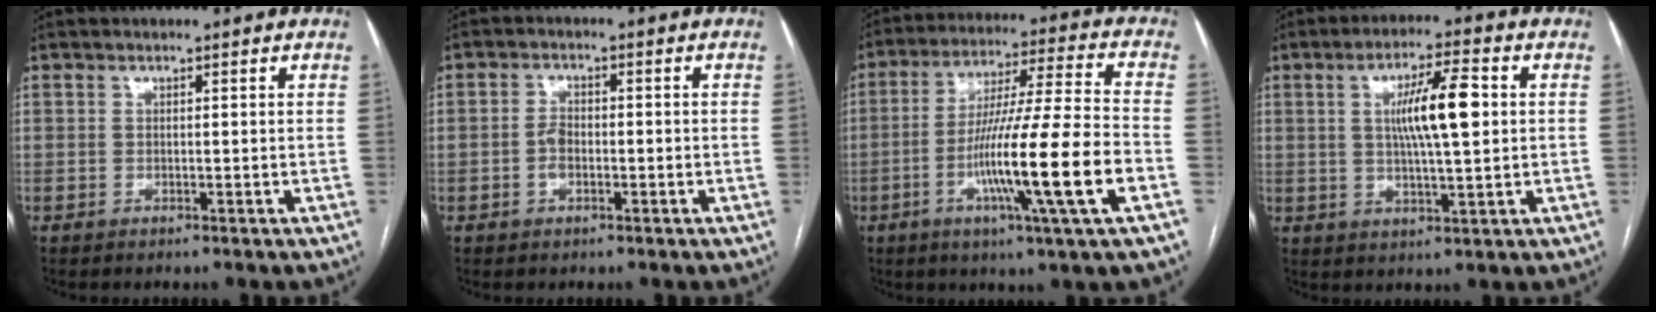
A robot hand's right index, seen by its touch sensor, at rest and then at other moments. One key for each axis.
{"total": 2.6, "fx": -0.8, "fy": 1.5, "fz": 2.0, "tx": -0.039, "ty": 0.008, "tz": -0.014}
{"total": 17.4, "fx": -5.3, "fy": -1.1, "fz": 16.6, "tx": -0.299, "ty": -0.011, "tz": -0.097}
{"total": 9.3, "fx": 1.5, "fy": 1.2, "fz": 9.1, "tx": -0.161, "ty": 0.008, "tz": 0.027}